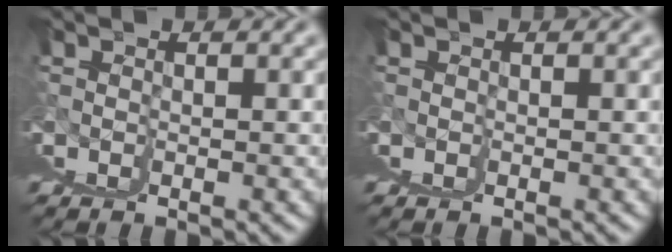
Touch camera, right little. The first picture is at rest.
{"total": 0.0}